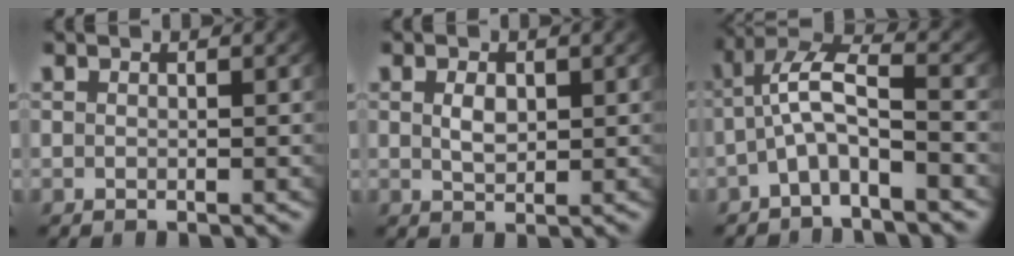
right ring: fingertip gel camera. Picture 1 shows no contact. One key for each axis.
{"total": 1.9, "fx": 0.3, "fy": 1.1, "fz": 1.6, "tx": -0.029, "ty": -0.014, "tz": 0.016}
{"total": 5.0, "fx": -0.8, "fy": 2.8, "fz": 4.1, "tx": -0.084, "ty": -0.014, "tz": -0.014}